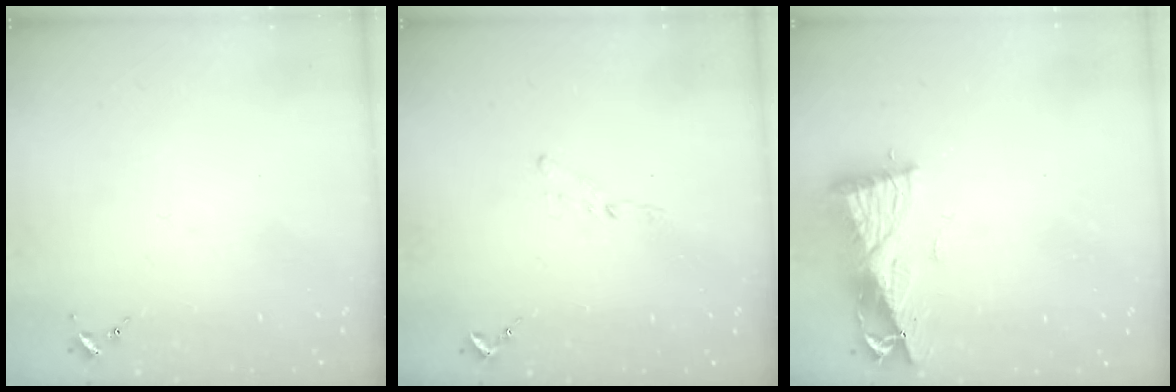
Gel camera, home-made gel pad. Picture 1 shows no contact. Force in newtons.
{"total": 3.4, "press": 3.4, "slide": 0.3}
{"total": 10.1, "press": 10.0, "slide": 1.4}